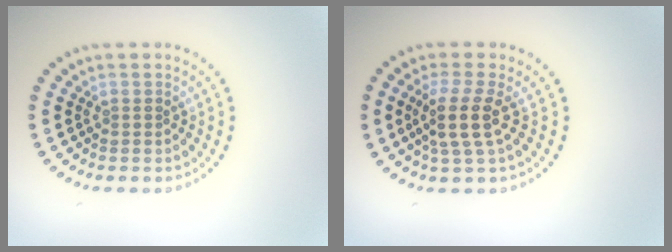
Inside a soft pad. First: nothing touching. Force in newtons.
{"total": 3.3, "press": 2.5, "slide": 2.1}